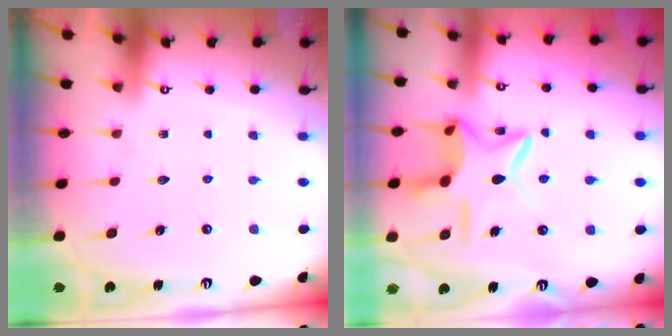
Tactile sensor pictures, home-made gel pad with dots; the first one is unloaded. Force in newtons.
{"total": 12.5, "press": 12.5, "slide": 1.0}